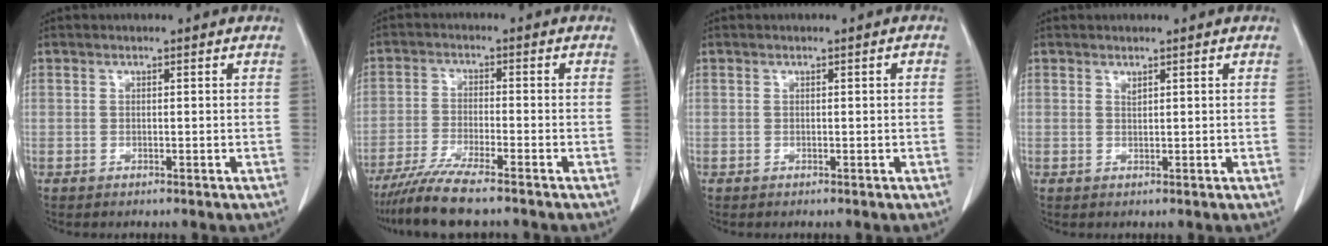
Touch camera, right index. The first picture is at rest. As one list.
[{"total": 7.4, "force": [-6.2, -0.2, 4.1], "torque": [-0.071, -0.024, -0.111]}, {"total": 0.5, "force": [0.0, 0.1, 0.5], "torque": [-0.007, 0.002, 0.000]}, {"total": 0.6, "force": [0.5, 0.1, 0.3], "torque": [-0.008, -0.004, 0.010]}]